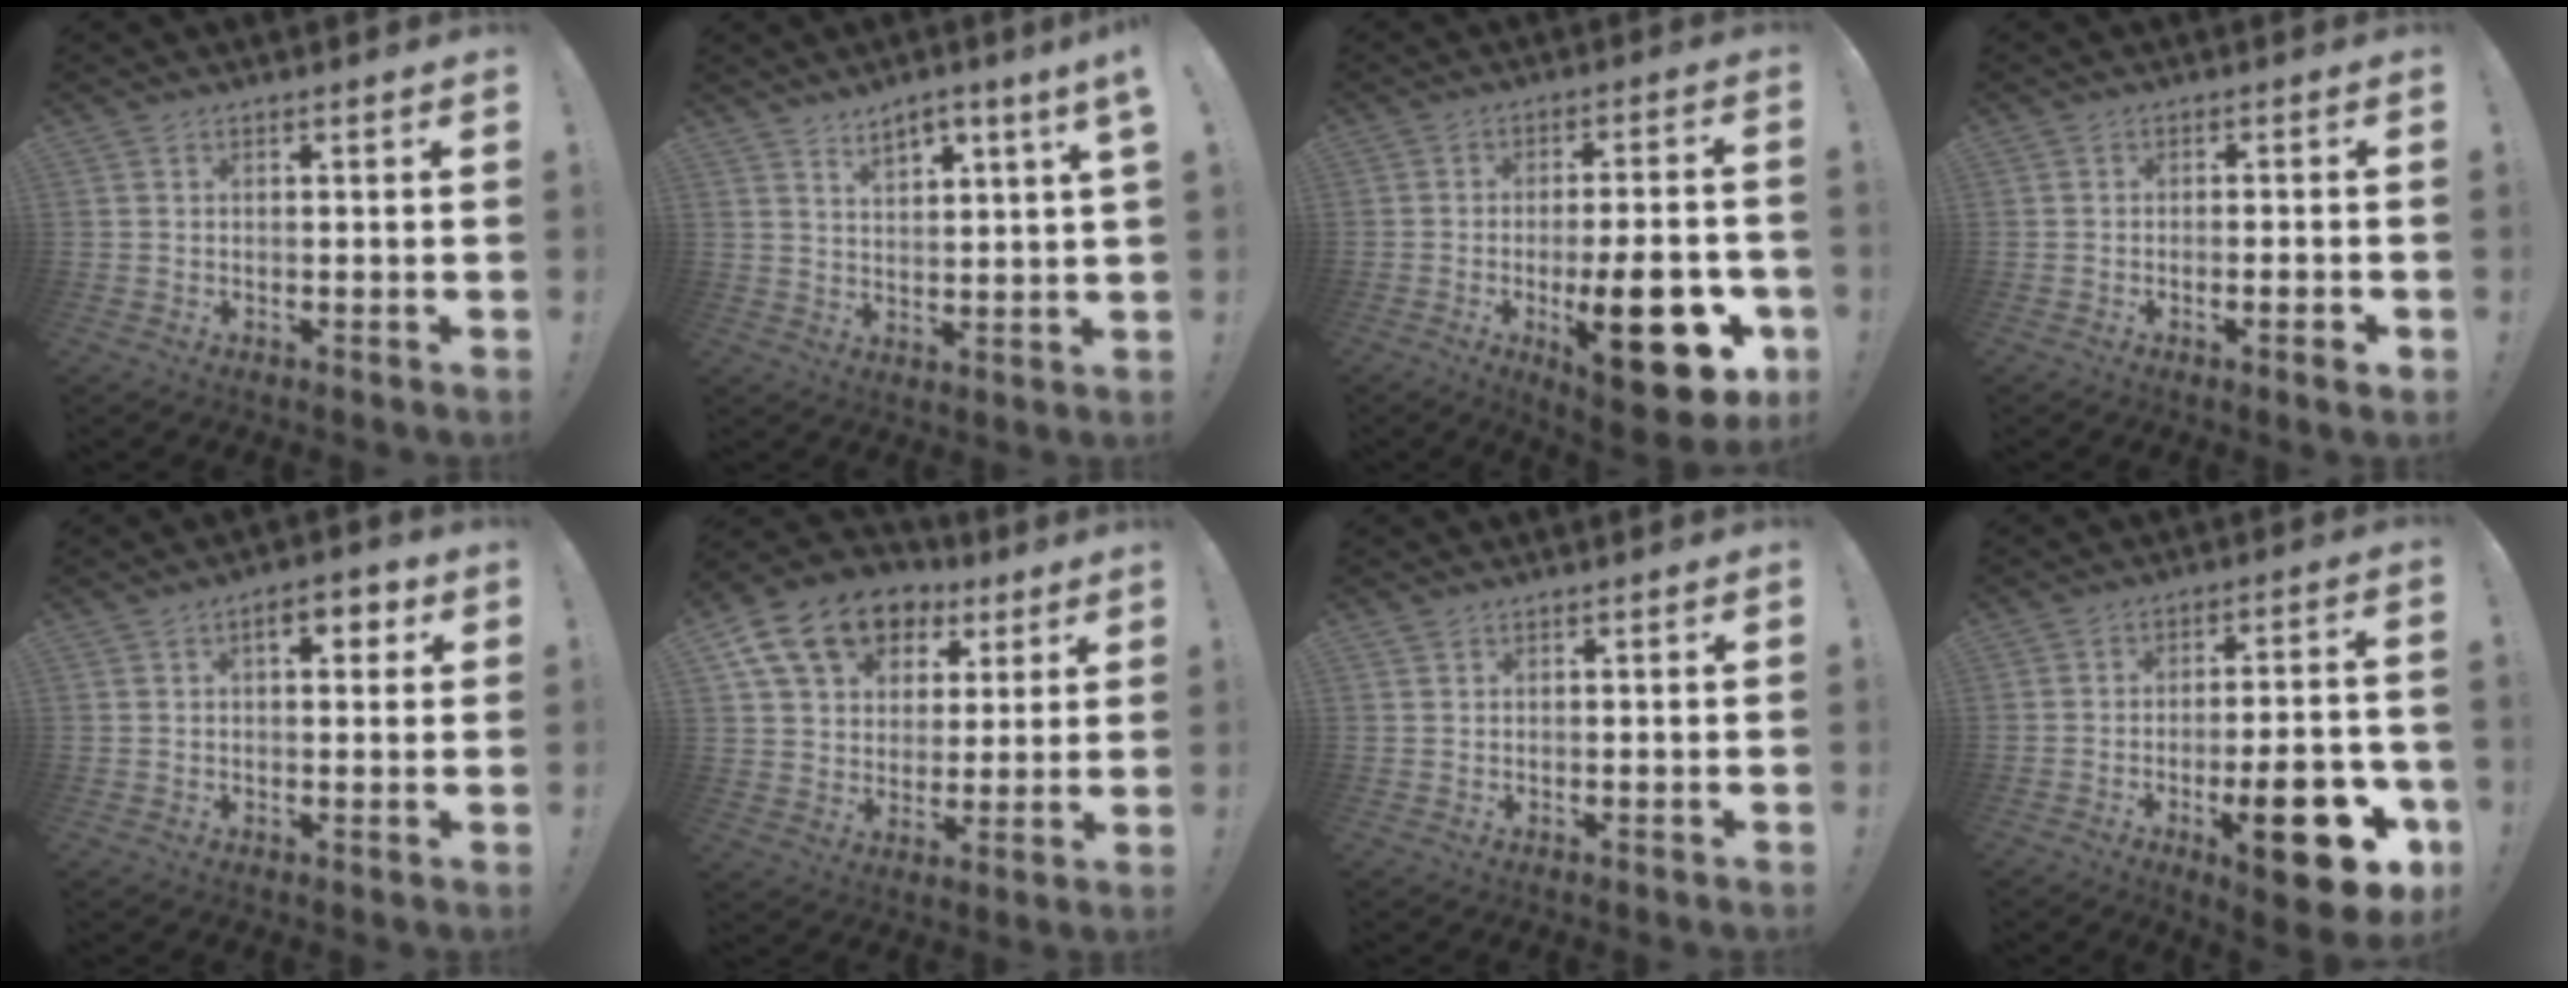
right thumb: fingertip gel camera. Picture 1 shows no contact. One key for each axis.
{"total": 5.1, "fx": 4.0, "fy": 0.3, "fz": 3.2, "tx": -0.047, "ty": -0.025, "tz": 0.064}
{"total": 22.0, "fx": -6.9, "fy": 7.4, "fz": 19.5, "tx": -0.266, "ty": 0.026, "tz": -0.091}
{"total": 3.8, "fx": -1.7, "fy": 0.3, "fz": 3.4, "tx": -0.054, "ty": 0.002, "tz": -0.024}
{"total": 6.0, "fx": 2.1, "fy": 2.9, "fz": 4.7, "tx": -0.054, "ty": -0.003, "tz": 0.027}
{"total": 16.7, "fx": 8.9, "fy": 11.4, "fz": 8.4, "tx": -0.134, "ty": -0.041, "tz": 0.167}
{"total": 0.7, "fx": 0.5, "fy": 0.4, "fz": 0.1, "tx": 0.002, "ty": -0.002, "tz": 0.010}
{"total": 19.2, "fx": -7.7, "fy": 6.1, "fz": 16.5, "tx": -0.214, "ty": 0.033, "tz": -0.107}